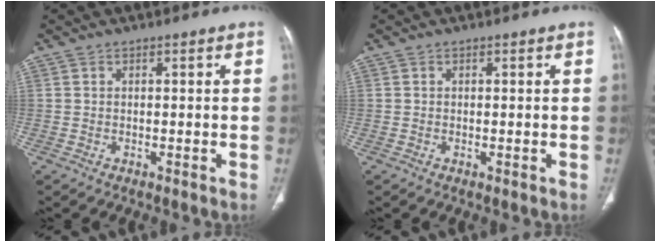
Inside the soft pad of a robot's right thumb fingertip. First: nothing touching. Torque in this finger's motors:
{"motor_torque": [-0.11, 0.29, -0.24, 0.11, 0.04]}